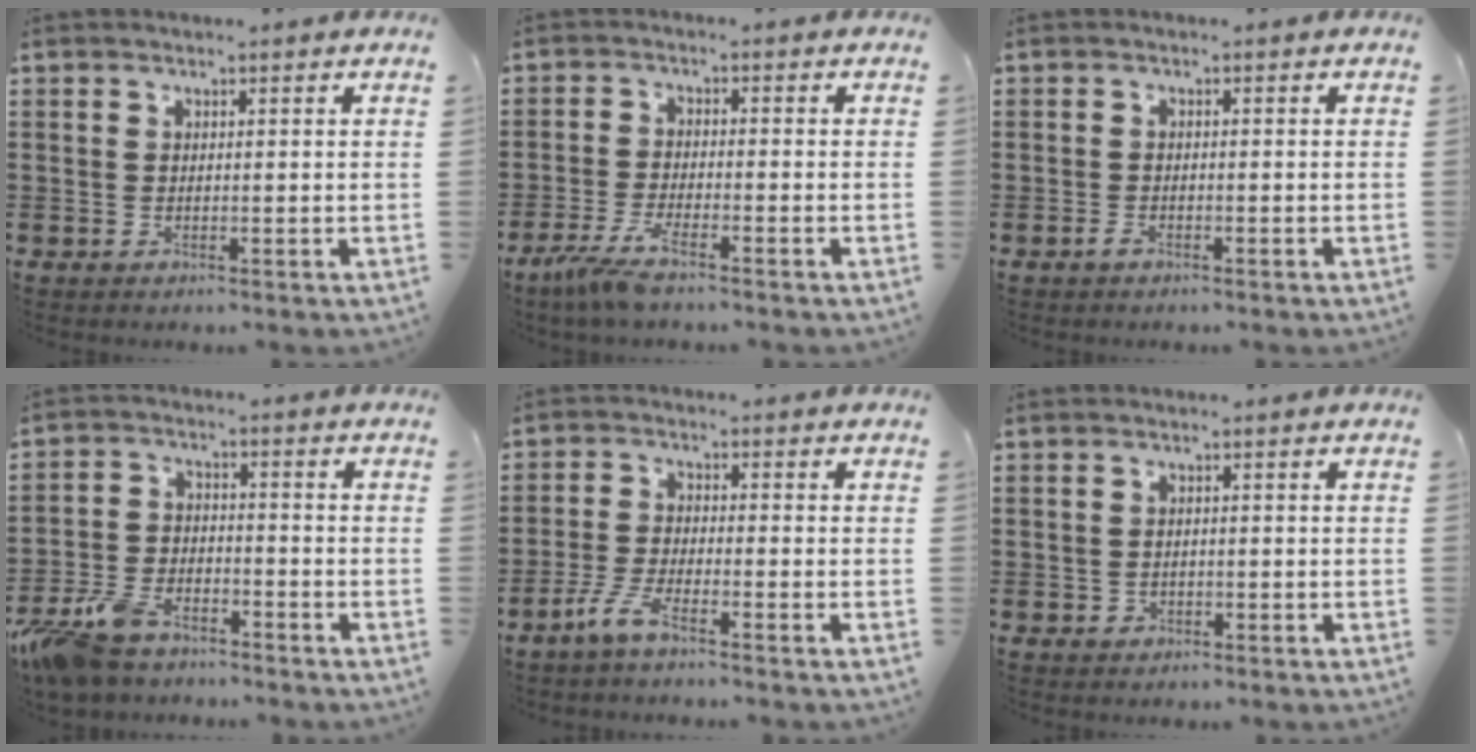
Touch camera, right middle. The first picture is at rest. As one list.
[{"total": 4.8, "force": [-3.7, 0.3, 3.0], "torque": [-0.085, -0.018, -0.076]}, {"total": 1.2, "force": [-0.9, 0.4, 0.7], "torque": [-0.015, -0.002, -0.017]}, {"total": 7.8, "force": [-6.6, 2.5, 3.1], "torque": [-0.091, 0.005, -0.135]}, {"total": 4.3, "force": [-3.0, 0.5, 3.0], "torque": [-0.075, -0.008, -0.063]}, {"total": 0.9, "force": [-0.3, 0.8, 0.2], "torque": [-0.007, 0.005, -0.009]}]